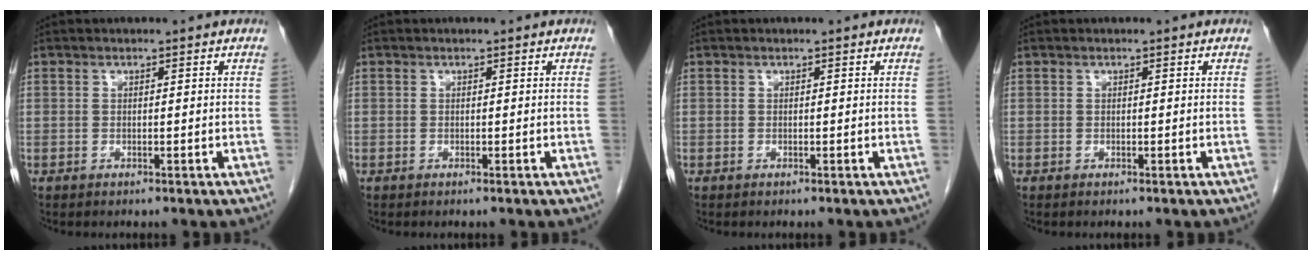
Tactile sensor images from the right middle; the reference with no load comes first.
{"total": 0.0}
{"total": 0.0}
{"total": 0.0}